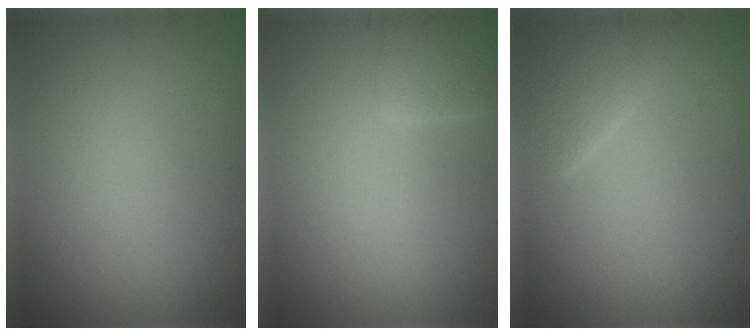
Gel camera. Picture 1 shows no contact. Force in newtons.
{"total": 2.4, "press": 2.4, "slide": 0.2}
{"total": 2.5, "press": 2.5, "slide": 0.1}